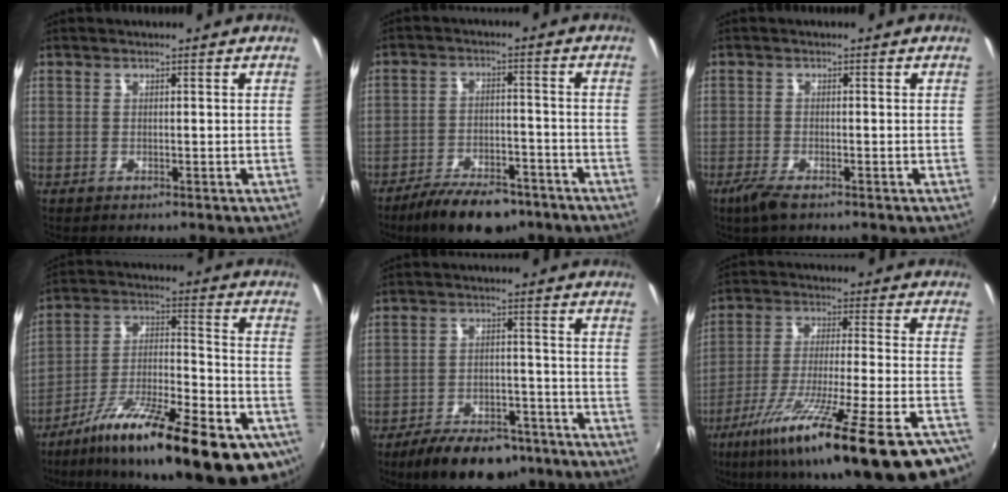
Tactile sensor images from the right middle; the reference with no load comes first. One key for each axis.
{"total": 12.7, "fx": -9.6, "fy": 4.9, "fz": 6.7, "tx": -0.139, "ty": -0.008, "tz": -0.149}
{"total": 3.6, "fx": -2.5, "fy": 0.7, "fz": 2.4, "tx": -0.062, "ty": -0.011, "tz": -0.050}
{"total": 28.0, "fx": -17.2, "fy": 7.8, "fz": 20.6, "tx": -0.319, "ty": -0.034, "tz": -0.259}
{"total": 14.4, "fx": -10.8, "fy": 6.1, "fz": 7.2, "tx": -0.142, "ty": -0.005, "tz": -0.157}
{"total": 28.7, "fx": -20.5, "fy": 3.4, "fz": 19.8, "tx": -0.329, "ty": -0.094, "tz": -0.307}